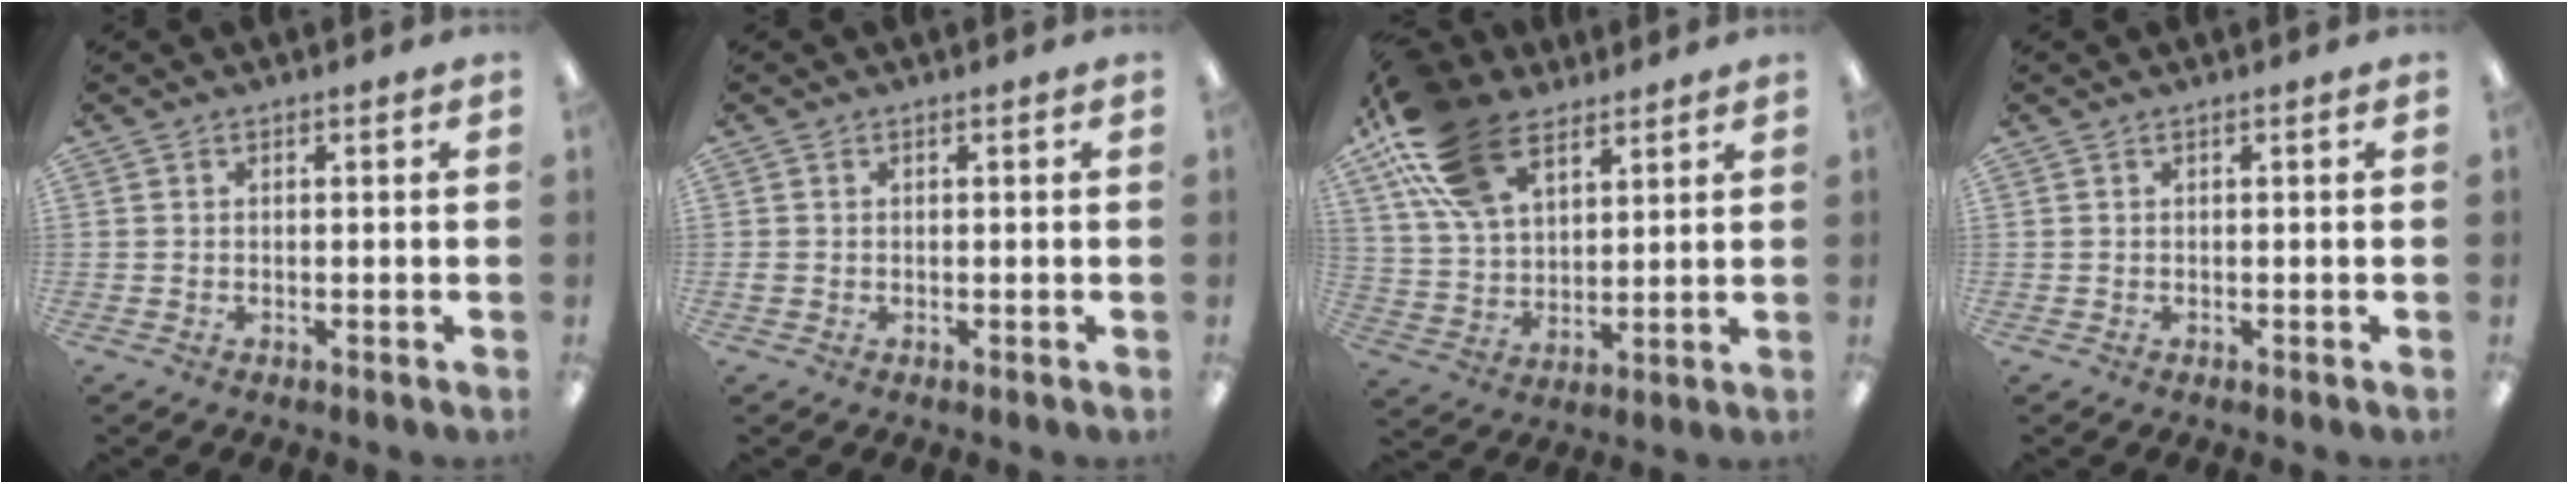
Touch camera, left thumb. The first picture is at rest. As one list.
[{"total": 0.9, "force": [0.0, 0.7, 0.5], "torque": [-0.010, 0.005, -0.001]}, {"total": 19.7, "force": [11.4, 11.1, 11.6], "torque": [-0.236, -0.029, 0.213]}, {"total": 0.0}]